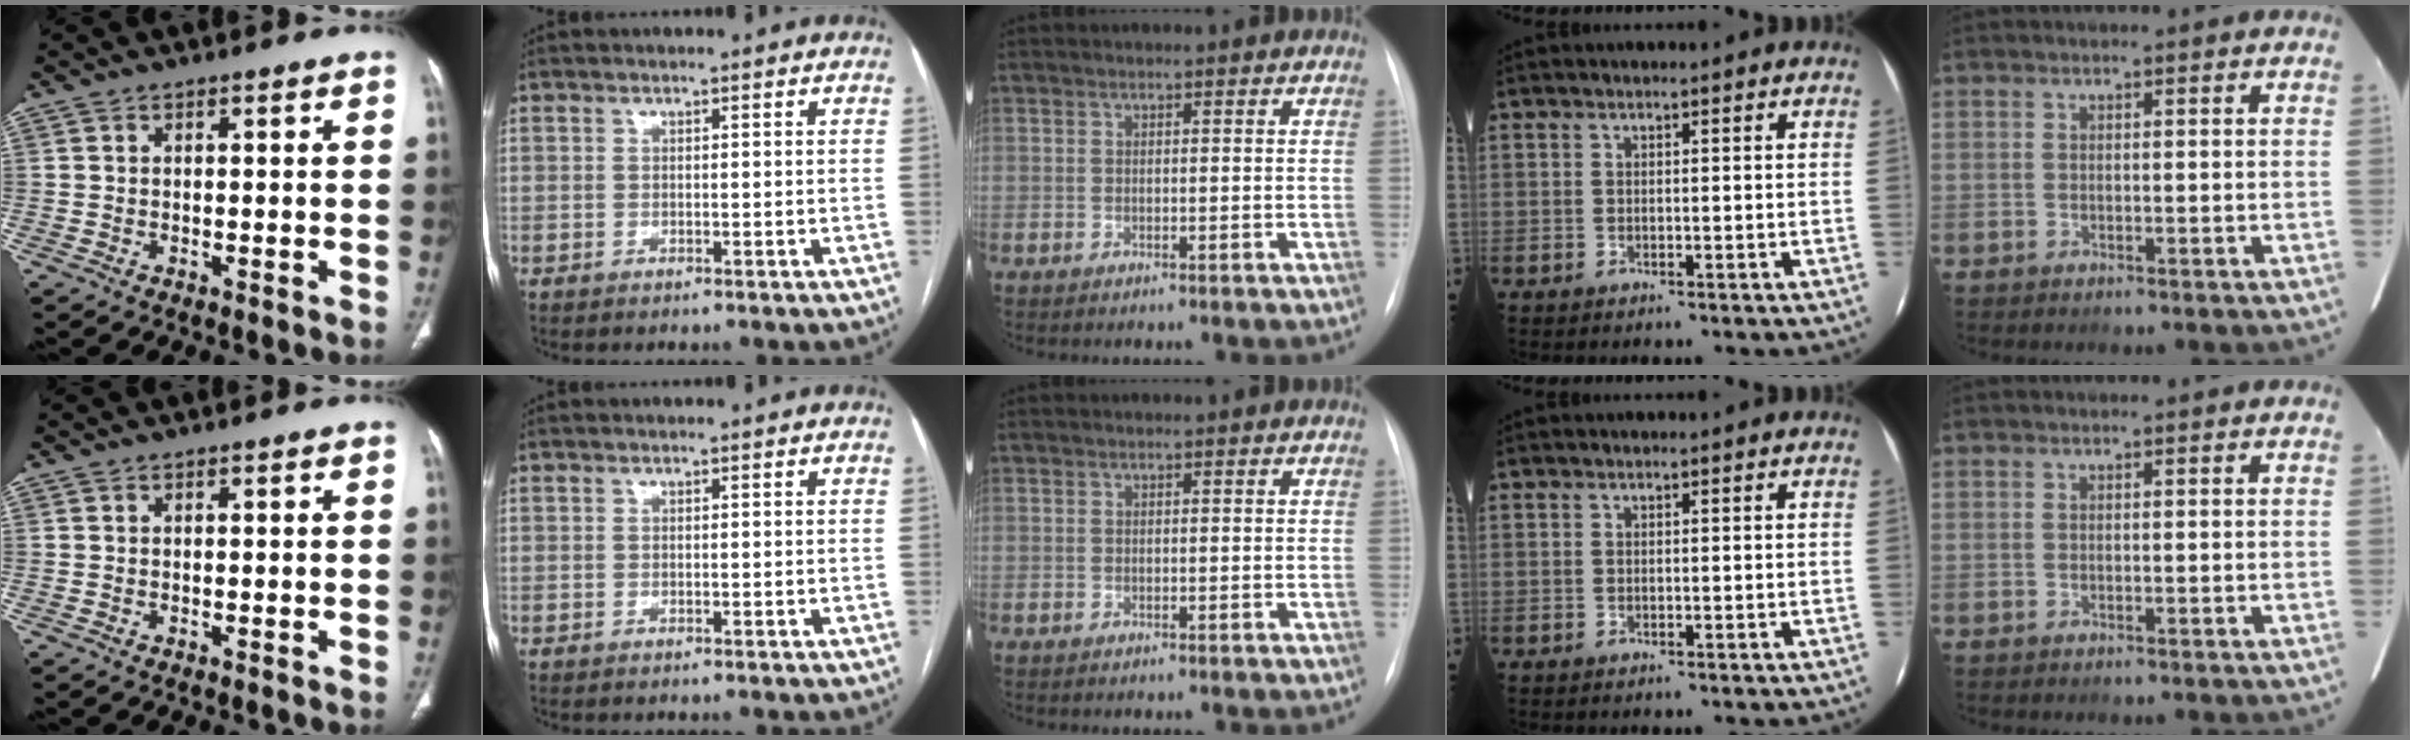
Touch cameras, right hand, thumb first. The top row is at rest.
{}